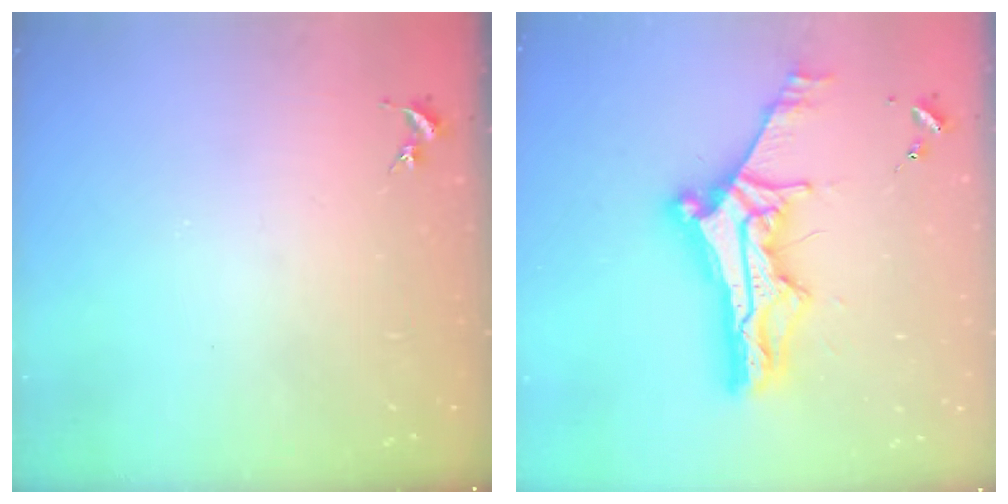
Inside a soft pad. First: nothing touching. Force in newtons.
{"total": 12.3, "press": 12.2, "slide": 1.0}